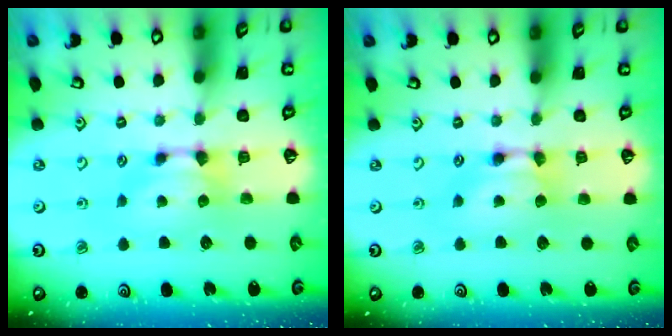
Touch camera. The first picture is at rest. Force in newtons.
{"total": 1.8, "press": 1.8, "slide": 0.1}